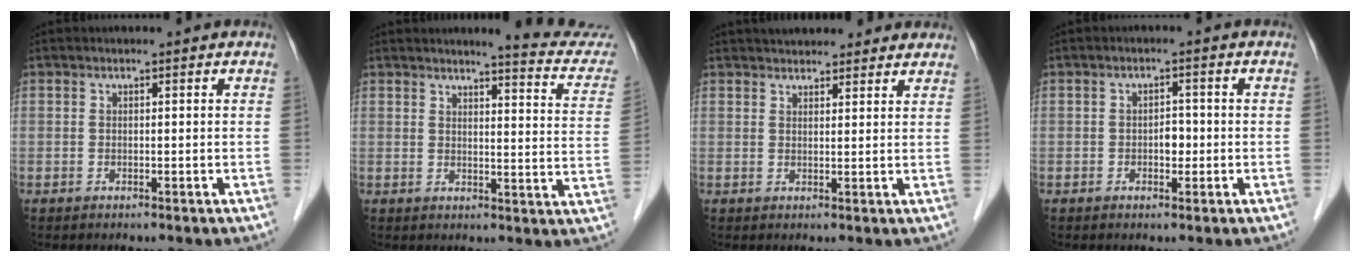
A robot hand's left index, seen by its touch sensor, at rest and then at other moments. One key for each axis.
{"total": 11.6, "fx": 11.0, "fy": 0.1, "fz": 3.5, "tx": -0.028, "ty": -0.057, "tz": 0.108}
{"total": 10.5, "fx": 9.4, "fy": 2.6, "fz": 3.9, "tx": -0.043, "ty": 0.030, "tz": 0.115}
{"total": 2.2, "fx": -0.5, "fy": 1.2, "fz": 1.8, "tx": -0.027, "ty": 0.004, "tz": -0.006}